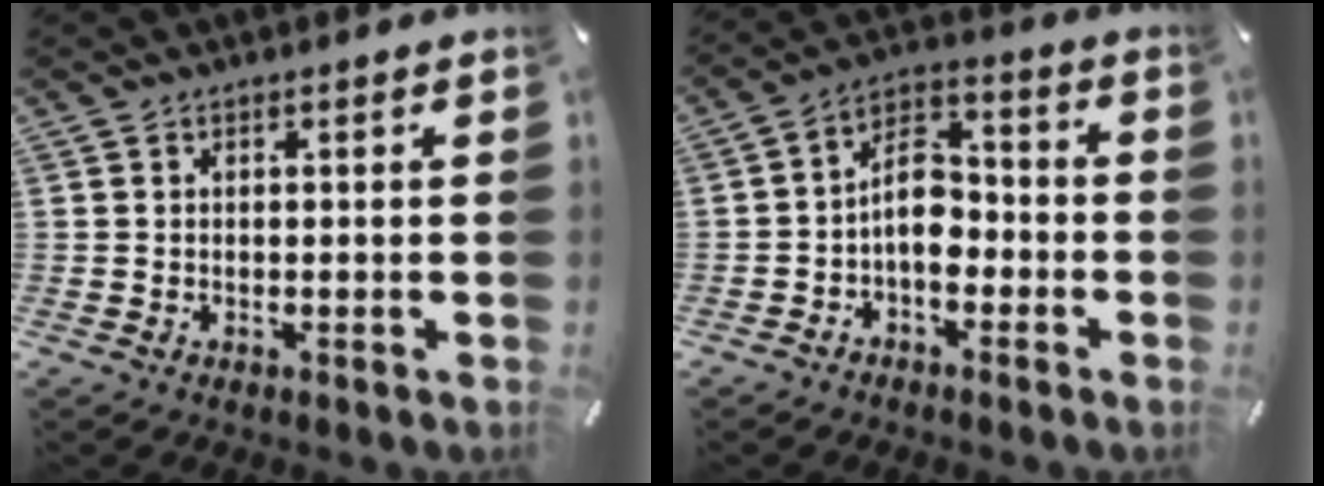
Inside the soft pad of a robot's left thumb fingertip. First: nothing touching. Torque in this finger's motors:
{"motor_torque": [0.52, 1.93, 0.81, 0.65, 0.07]}